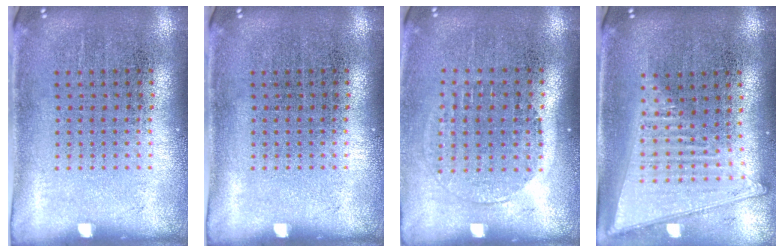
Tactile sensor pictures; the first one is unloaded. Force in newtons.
{"total": 0.0}
{"total": 1.5, "press": 1.3, "slide": 0.7}
{"total": 1.8, "press": 1.6, "slide": 0.7}